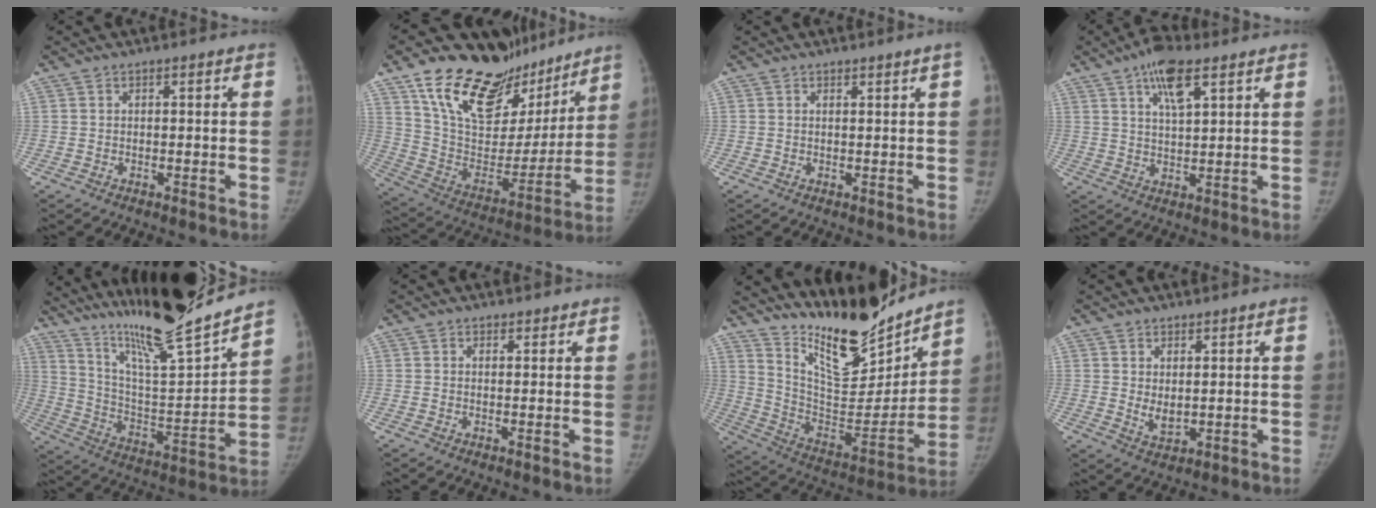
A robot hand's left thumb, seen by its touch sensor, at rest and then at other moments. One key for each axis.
{"total": 28.3, "fx": 20.6, "fy": 13.6, "fz": 13.9, "tx": -0.178, "ty": -0.083, "tz": 0.338}
{"total": 0.9, "fx": 0.7, "fy": -0.4, "fz": 0.5, "tx": -0.009, "ty": -0.009, "tz": 0.011}
{"total": 8.4, "fx": 4.7, "fy": 3.0, "fz": 6.2, "tx": -0.097, "ty": -0.017, "tz": 0.079}
{"total": 24.8, "fx": 21.1, "fy": 1.4, "fz": 12.9, "tx": -0.190, "ty": -0.114, "tz": 0.345}
{"total": 0.9, "fx": 0.7, "fy": 0.5, "fz": -0.1, "tx": 0.011, "ty": -0.008, "tz": 0.006}
{"total": 21.8, "fx": 18.8, "fy": 5.7, "fz": 9.5, "tx": -0.104, "ty": -0.126, "tz": 0.317}
{"total": 3.2, "fx": 1.1, "fy": 1.9, "fz": 2.4, "tx": -0.032, "ty": -0.021, "tz": 0.027}